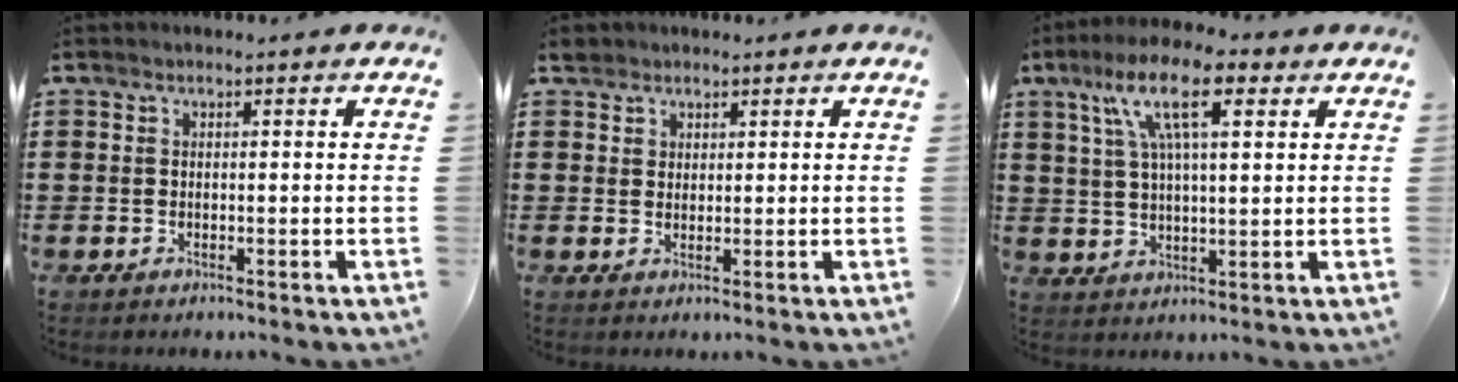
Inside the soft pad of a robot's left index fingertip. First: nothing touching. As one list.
[{"total": 2.2, "force": [1.5, 1.6, 0.1], "torque": [-0.010, 0.009, 0.027]}, {"total": 11.0, "force": [5.5, 3.4, 8.9], "torque": [-0.176, 0.007, 0.094]}]